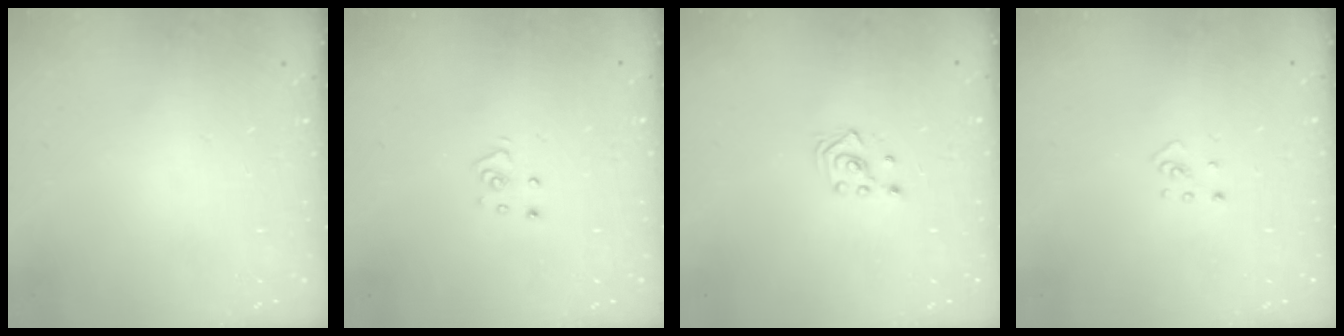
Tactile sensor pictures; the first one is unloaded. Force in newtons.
{"total": 3.6, "press": 3.6, "slide": 0.2}
{"total": 2.5, "press": 2.3, "slide": 1.0}
{"total": 2.0, "press": 2.0, "slide": 0.3}